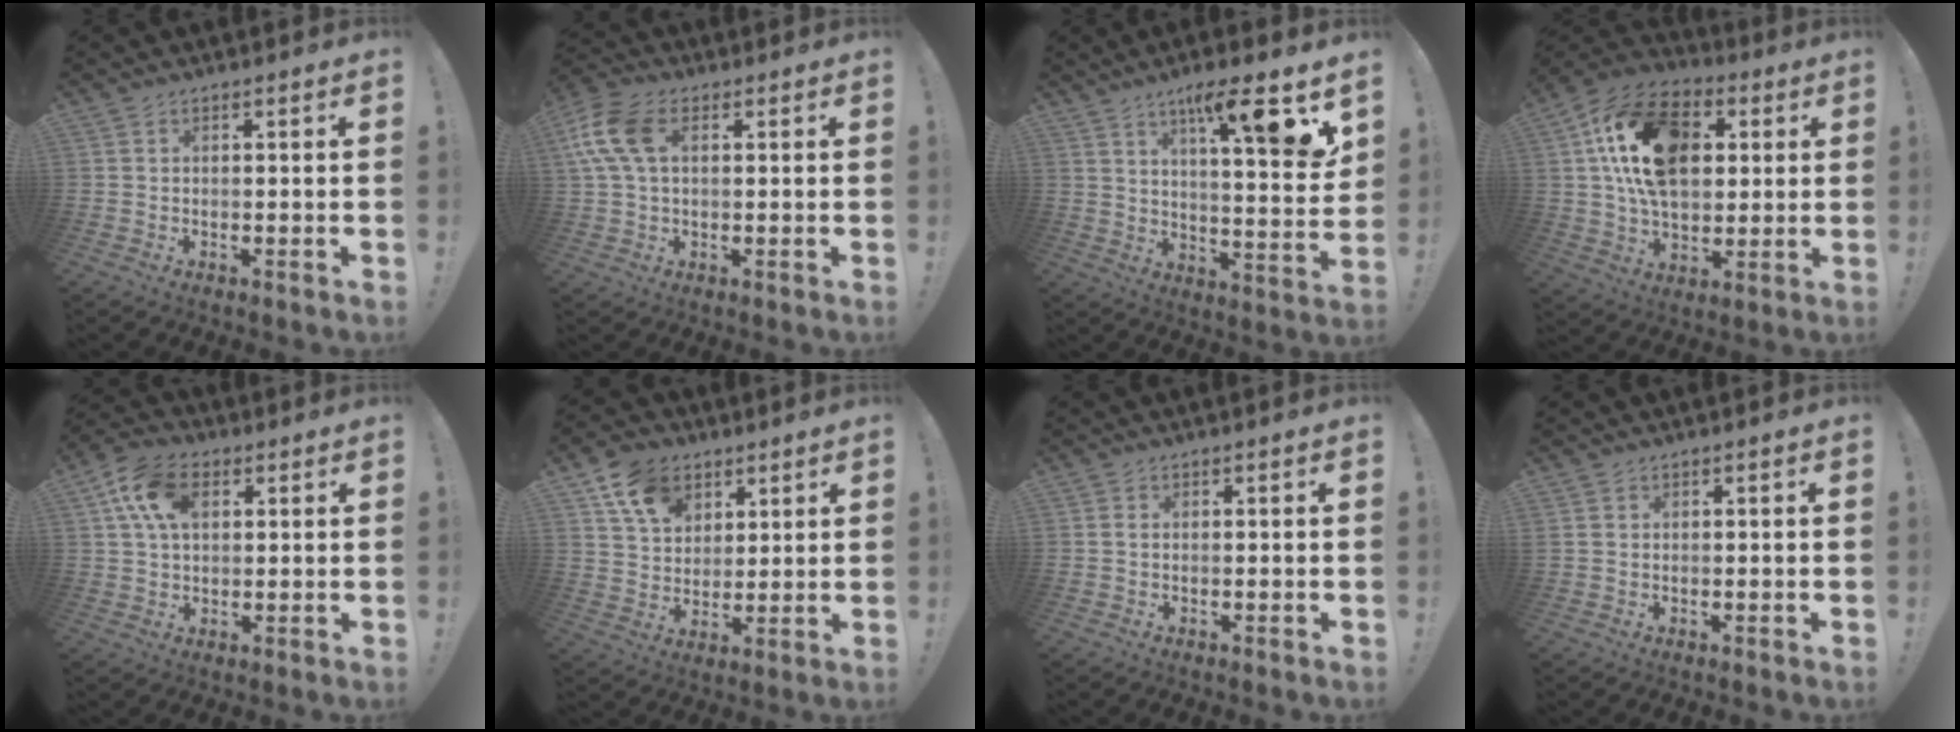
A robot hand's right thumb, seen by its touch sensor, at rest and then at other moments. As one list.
[{"total": 11.8, "force": [3.0, 7.2, 8.9], "torque": [-0.193, 0.011, 0.060]}, {"total": 13.5, "force": [7.9, 1.3, 10.8], "torque": [-0.159, -0.048, 0.114]}, {"total": 21.9, "force": [6.0, 14.2, 15.6], "torque": [-0.268, -0.009, 0.111]}, {"total": 12.7, "force": [4.4, 8.4, 8.5], "torque": [-0.149, 0.005, 0.085]}, {"total": 12.2, "force": [6.5, 8.8, 5.3], "torque": [-0.085, -0.029, 0.125]}, {"total": 0.9, "force": [0.2, 0.6, 0.7], "torque": [-0.021, 0.005, 0.005]}, {"total": 1.2, "force": [0.5, 0.7, 0.7], "torque": [-0.021, 0.004, 0.012]}]